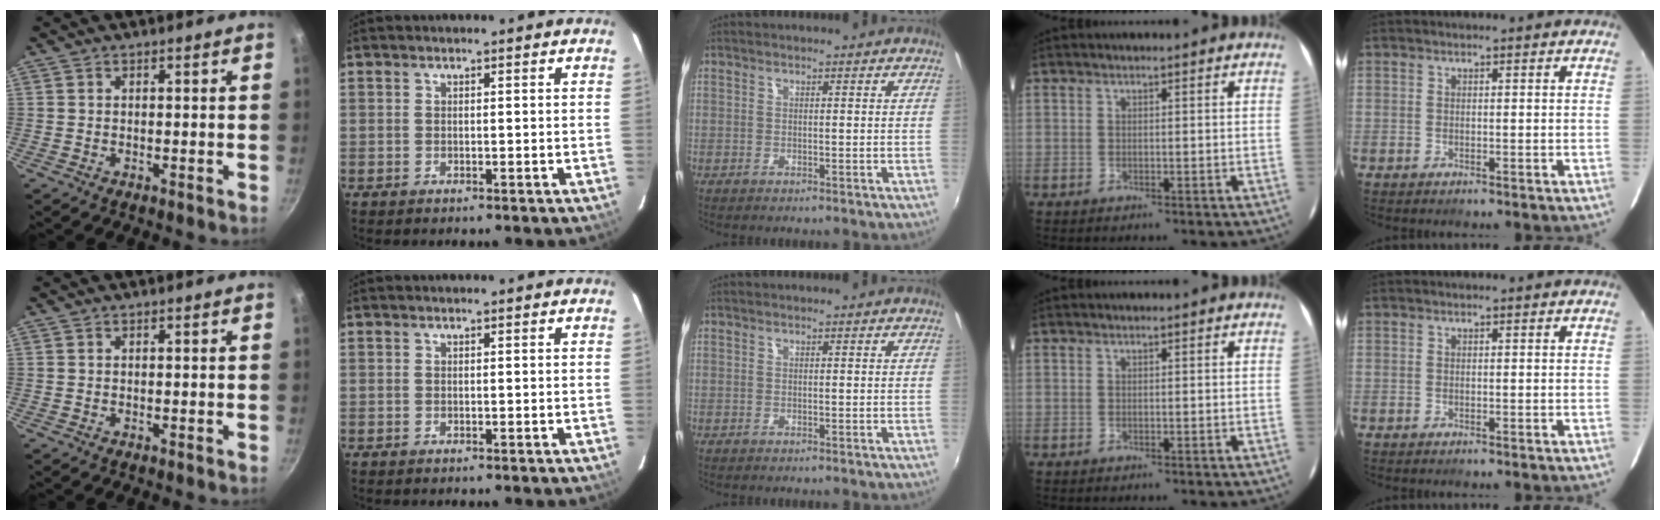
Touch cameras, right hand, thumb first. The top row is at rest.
{}